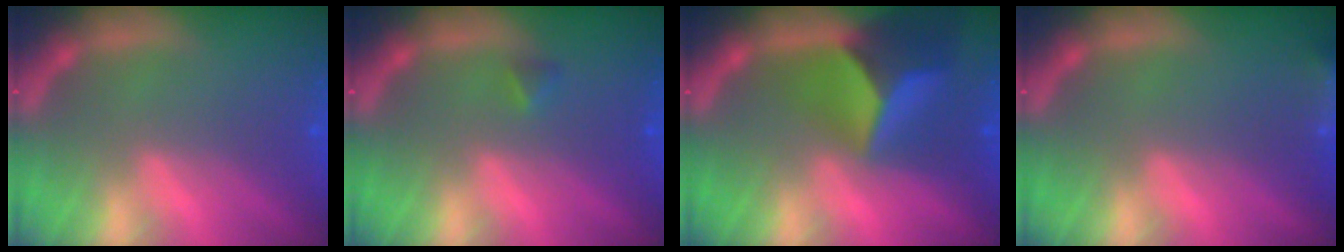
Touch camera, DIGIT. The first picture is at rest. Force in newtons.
{"total": 0.9}
{"total": 8.9}
{"total": 4.4}